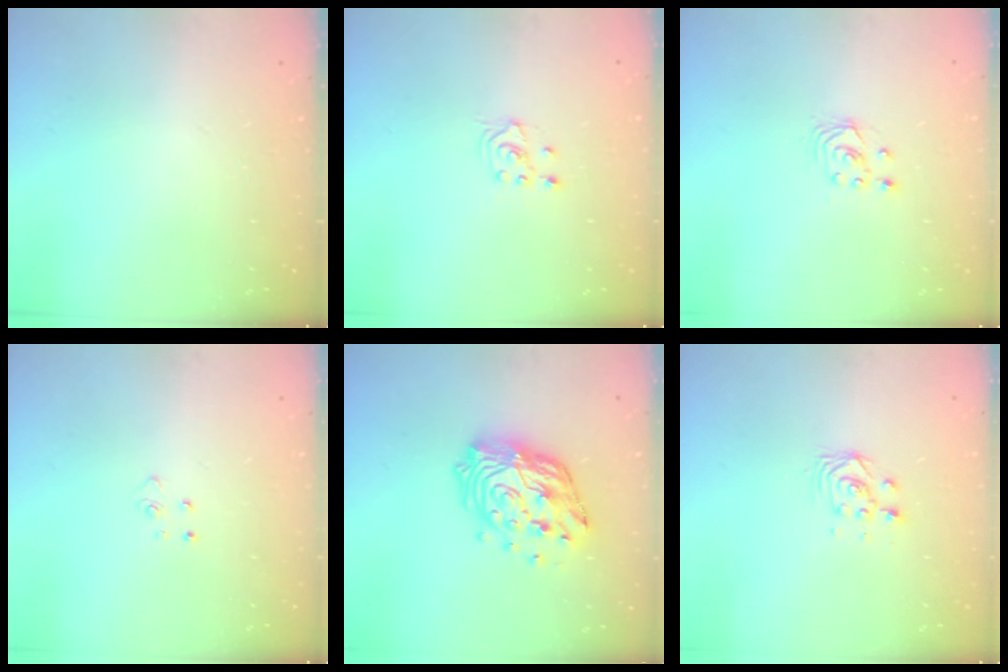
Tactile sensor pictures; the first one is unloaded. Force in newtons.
{"total": 2.1, "press": 2.0, "slide": 0.8}
{"total": 1.7, "press": 1.7, "slide": 0.2}
{"total": 2.6, "press": 2.6, "slide": 0.3}
{"total": 16.7, "press": 16.6, "slide": 1.7}
{"total": 3.1, "press": 3.1, "slide": 0.0}